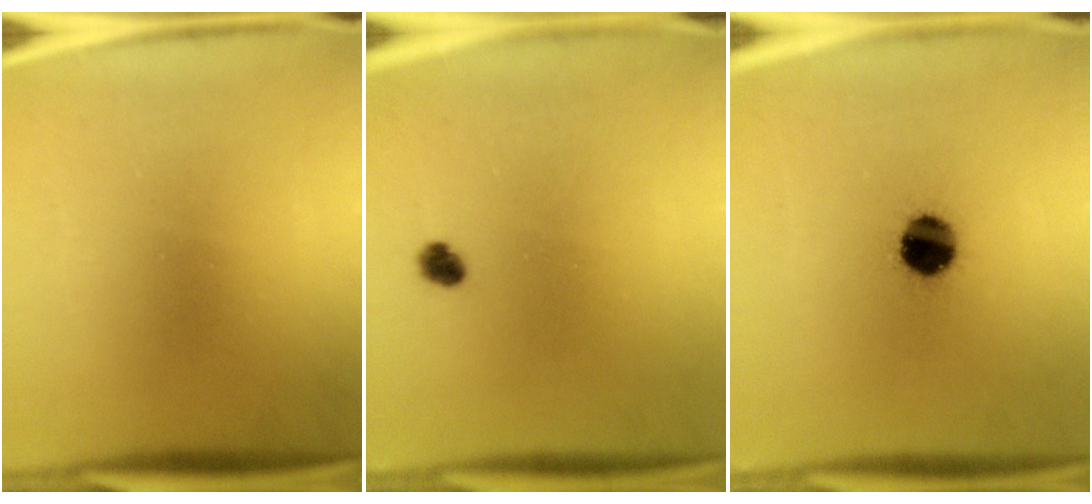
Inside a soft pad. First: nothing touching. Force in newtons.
{"total": 2.2}
{"total": 9.7}